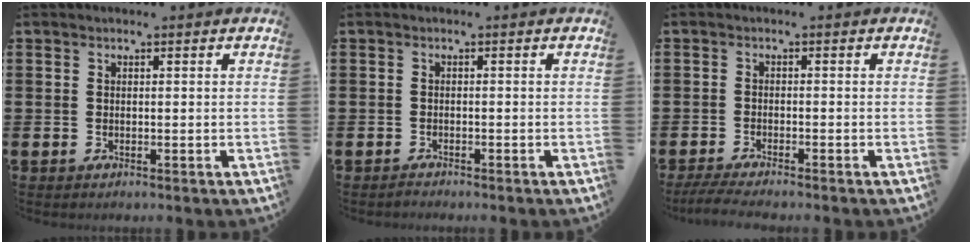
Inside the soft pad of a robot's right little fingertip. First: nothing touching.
{"total": 0.6, "force": [-0.6, 0.0, 0.0], "torque": [-0.003, -0.002, -0.012]}
{"total": 2.2, "force": [-1.8, 0.0, 1.2], "torque": [-0.027, -0.002, -0.035]}